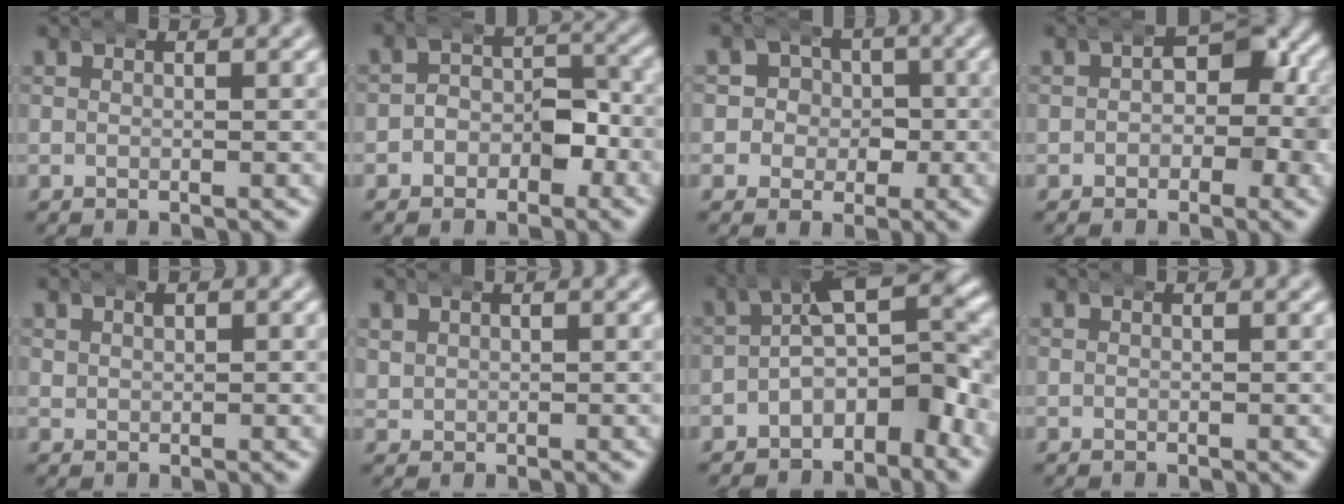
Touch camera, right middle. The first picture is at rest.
{"total": 3.8, "force": [-1.2, 2.9, 2.1], "torque": [-0.022, -0.001, -0.029]}
{"total": 6.8, "force": [-0.6, 6.5, 2.0], "torque": [-0.039, -0.009, -0.023]}
{"total": 5.5, "force": [0.4, 3.6, 4.2], "torque": [-0.051, -0.009, 0.004]}
{"total": 1.4, "force": [0.9, 0.9, 0.6], "torque": [-0.010, 0.002, 0.018]}
{"total": 1.6, "force": [0.9, 1.2, 0.4], "torque": [-0.017, 0.000, 0.023]}
{"total": 8.9, "force": [-0.3, 5.1, 7.3], "torque": [-0.078, 0.006, -0.015]}
{"total": 0.0}